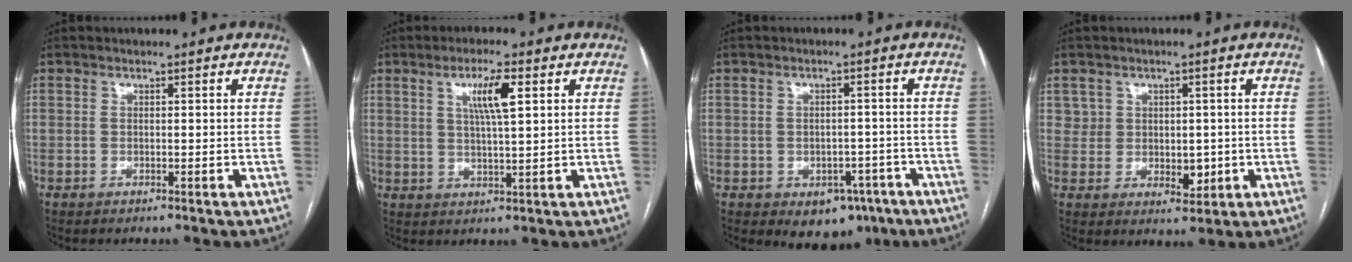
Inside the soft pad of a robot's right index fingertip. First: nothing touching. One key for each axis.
{"total": 6.0, "fx": 2.3, "fy": 0.5, "fz": 5.5, "tx": -0.099, "ty": 0.002, "tz": 0.041}
{"total": 6.5, "fx": -3.6, "fy": 4.3, "fz": 3.3, "tx": -0.026, "ty": 0.009, "tz": -0.039}
{"total": 4.5, "fx": 0.4, "fy": 3.8, "fz": 2.5, "tx": -0.027, "ty": -0.001, "tz": 0.016}